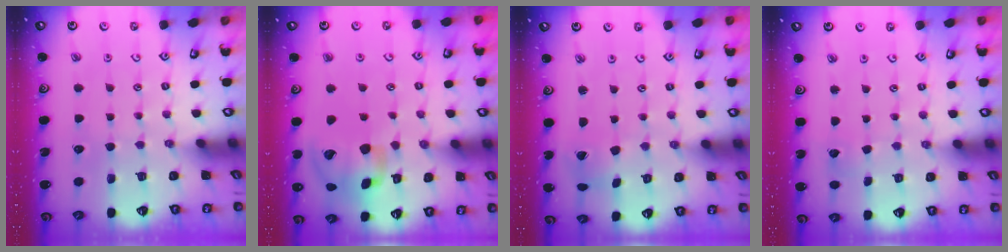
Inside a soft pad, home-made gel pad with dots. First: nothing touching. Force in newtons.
{"total": 17.8, "press": 17.5, "slide": 2.9}
{"total": 2.0, "press": 2.0, "slide": 0.3}
{"total": 2.8, "press": 2.8, "slide": 0.2}